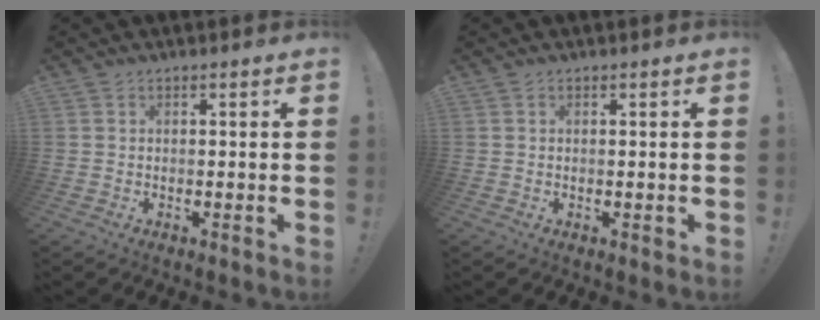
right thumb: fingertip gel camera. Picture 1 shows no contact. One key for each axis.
{"total": 0.6, "fx": 0.1, "fy": 0.4, "fz": 0.4, "tx": -0.006, "ty": 0.001, "tz": 0.002}